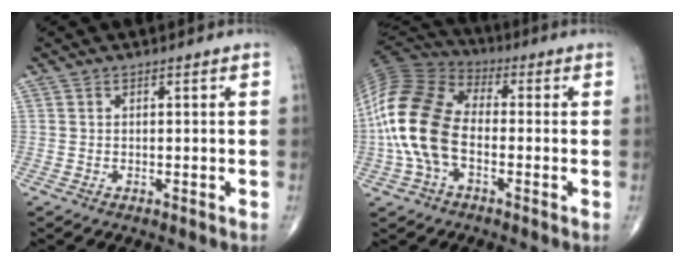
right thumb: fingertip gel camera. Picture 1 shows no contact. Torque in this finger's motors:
{"motor_torque": [-0.14, 1.26, 1.38, -0.28, 0.52]}